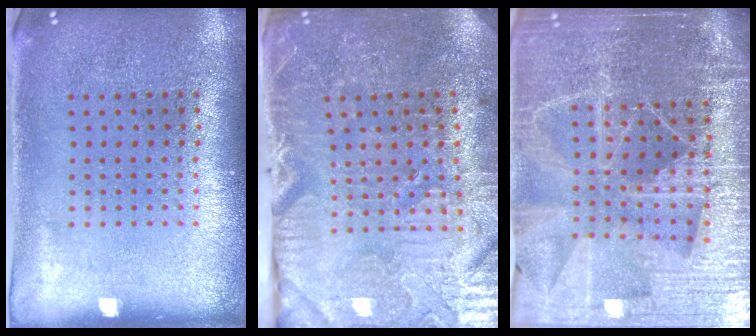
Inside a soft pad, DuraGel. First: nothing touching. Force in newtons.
{"total": 3.9, "press": 3.8, "slide": 0.5}
{"total": 5.5, "press": 4.9, "slide": 2.5}